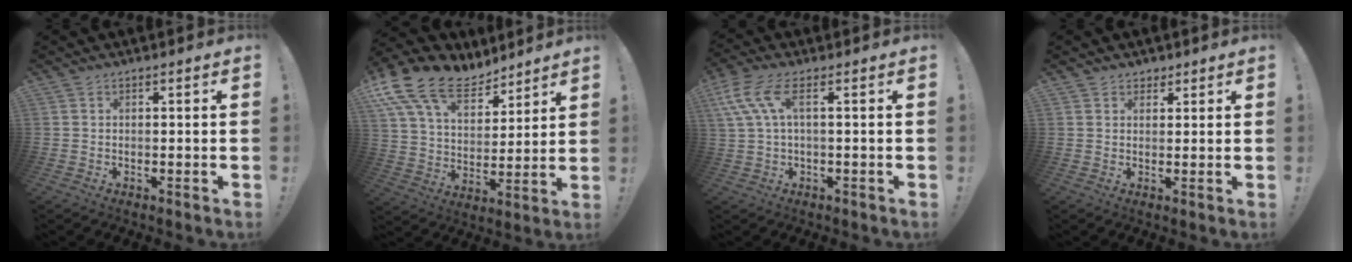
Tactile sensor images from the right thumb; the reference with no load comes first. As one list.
[{"total": 17.8, "force": [12.0, 9.8, 8.8], "torque": [-0.160, -0.076, 0.225]}, {"total": 8.8, "force": [2.6, 3.4, 7.7], "torque": [-0.167, -0.005, 0.051]}, {"total": 2.7, "force": [1.9, 1.9, 0.3], "torque": [0.000, -0.007, 0.034]}]